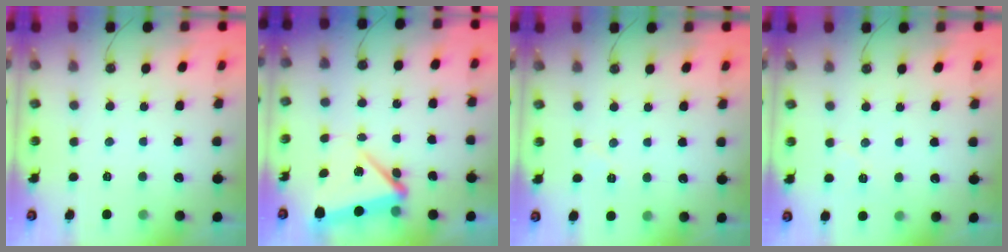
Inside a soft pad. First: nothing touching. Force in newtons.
{"total": 7.5, "press": 7.2, "slide": 1.9}
{"total": 3.9, "press": 3.4, "slide": 1.9}
{"total": 5.8, "press": 5.2, "slide": 2.5}